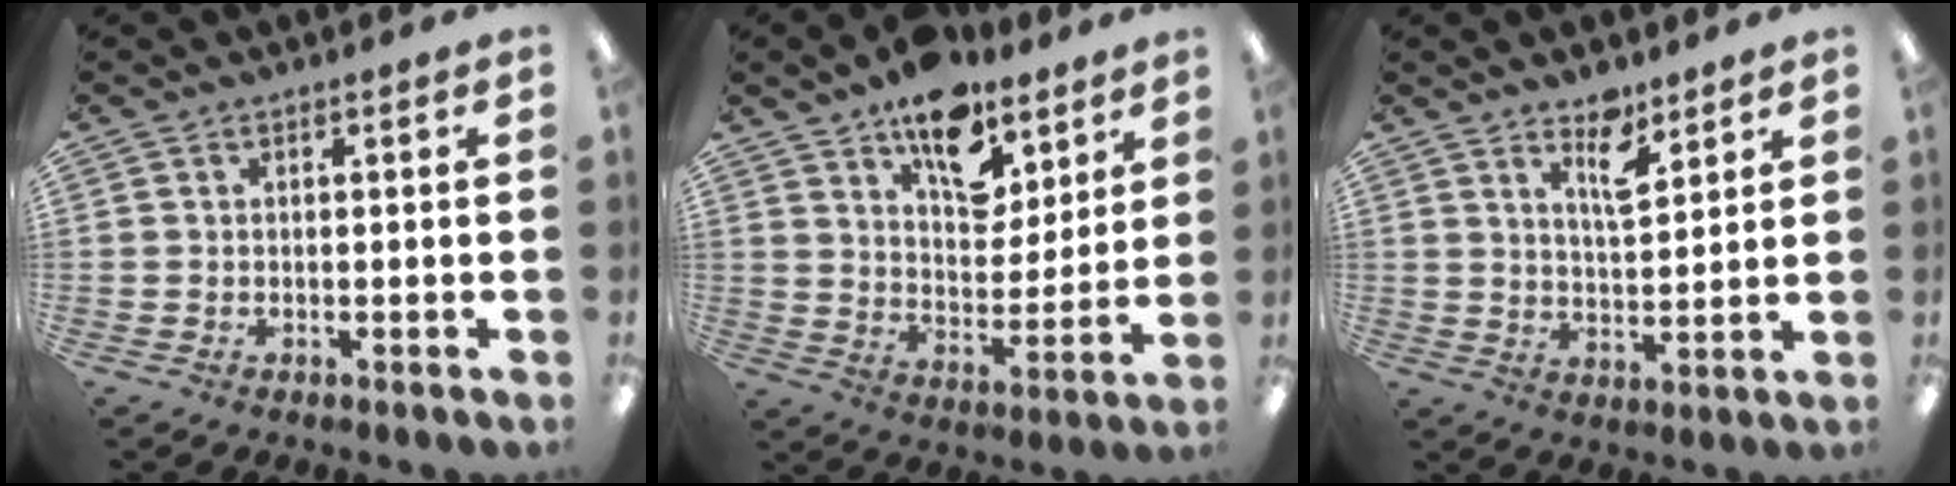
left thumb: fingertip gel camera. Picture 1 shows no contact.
{"total": 14.3, "force": [10.3, 7.4, 6.6], "torque": [-0.092, -0.063, 0.185]}
{"total": 7.6, "force": [5.5, 2.8, 4.4], "torque": [-0.061, -0.034, 0.092]}